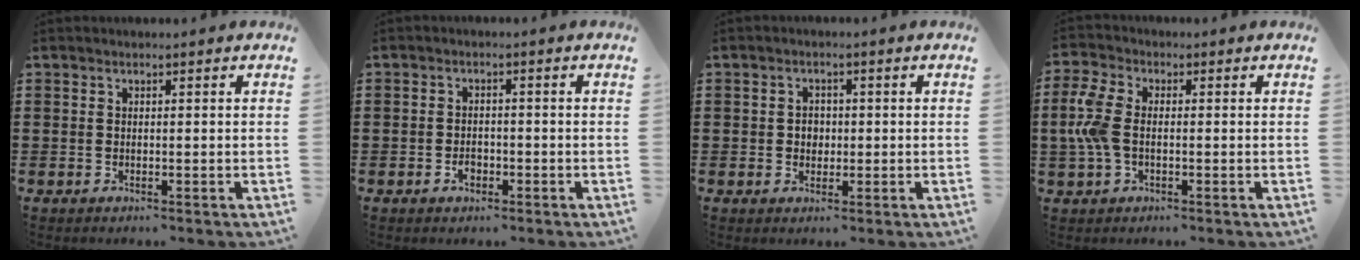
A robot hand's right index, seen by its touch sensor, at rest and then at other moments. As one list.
[{"total": 2.0, "force": [-0.9, 1.3, 1.2], "torque": [-0.025, 0.001, -0.018]}, {"total": 2.0, "force": [-0.1, 1.8, 1.0], "torque": [-0.023, 0.008, -0.004]}, {"total": 6.7, "force": [-0.1, 3.9, 5.5], "torque": [-0.146, -0.002, -0.012]}]